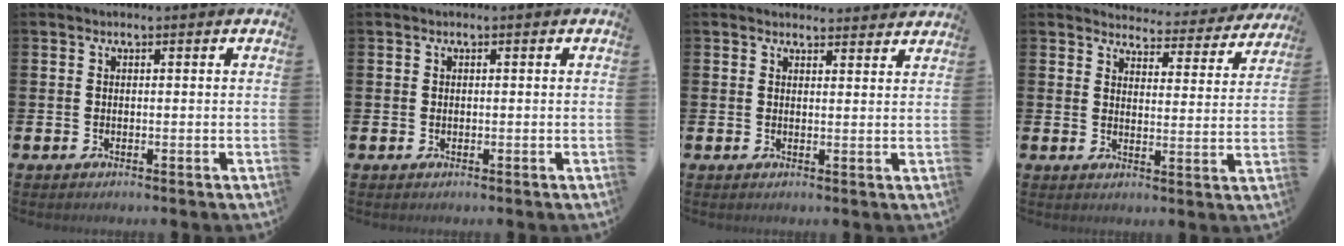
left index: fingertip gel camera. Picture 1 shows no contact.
{"total": 0.0}
{"total": 2.4, "force": [2.4, 0.3, -0.2], "torque": [0.005, -0.016, 0.043]}
{"total": 3.9, "force": [3.8, 0.7, 0.4], "torque": [-0.018, -0.034, 0.061]}